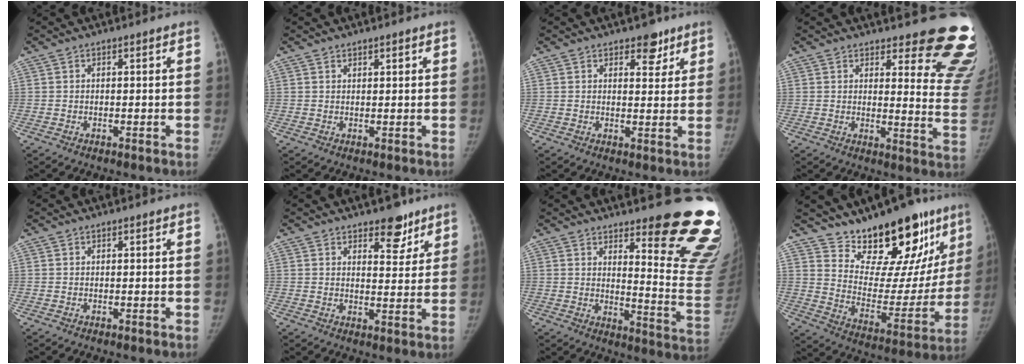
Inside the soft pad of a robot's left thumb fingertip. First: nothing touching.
{"total": 1.0, "force": [0.8, 0.4, 0.4], "torque": [0.000, -0.004, 0.012]}
{"total": 4.3, "force": [2.9, 2.4, 2.0], "torque": [0.000, -0.016, 0.039]}
{"total": 15.6, "force": [12.9, 4.3, 7.5], "torque": [-0.036, -0.127, 0.127]}
{"total": 0.0}
{"total": 6.5, "force": [4.6, 3.2, 3.3], "torque": [-0.011, -0.029, 0.065]}
{"total": 20.2, "force": [14.3, 4.0, 13.7], "torque": [-0.141, -0.134, 0.180]}
{"total": 23.5, "force": [17.0, 10.2, 12.6], "torque": [-0.133, -0.105, 0.258]}